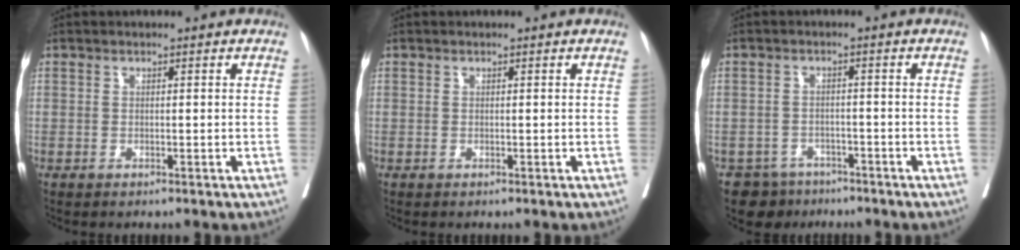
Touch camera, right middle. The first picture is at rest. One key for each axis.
{"total": 0.0}
{"total": 4.3, "fx": -3.3, "fy": 2.8, "fz": -0.3, "tx": 0.014, "ty": 0.006, "tz": -0.052}